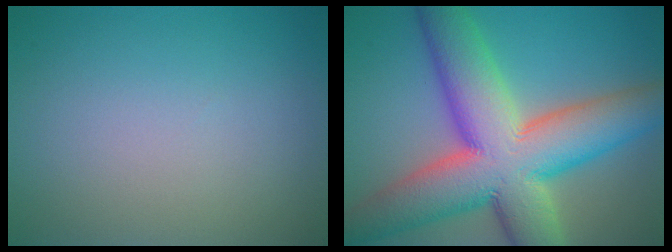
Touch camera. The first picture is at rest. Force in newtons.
{"total": 14.5, "press": 14.5, "slide": 0.7}